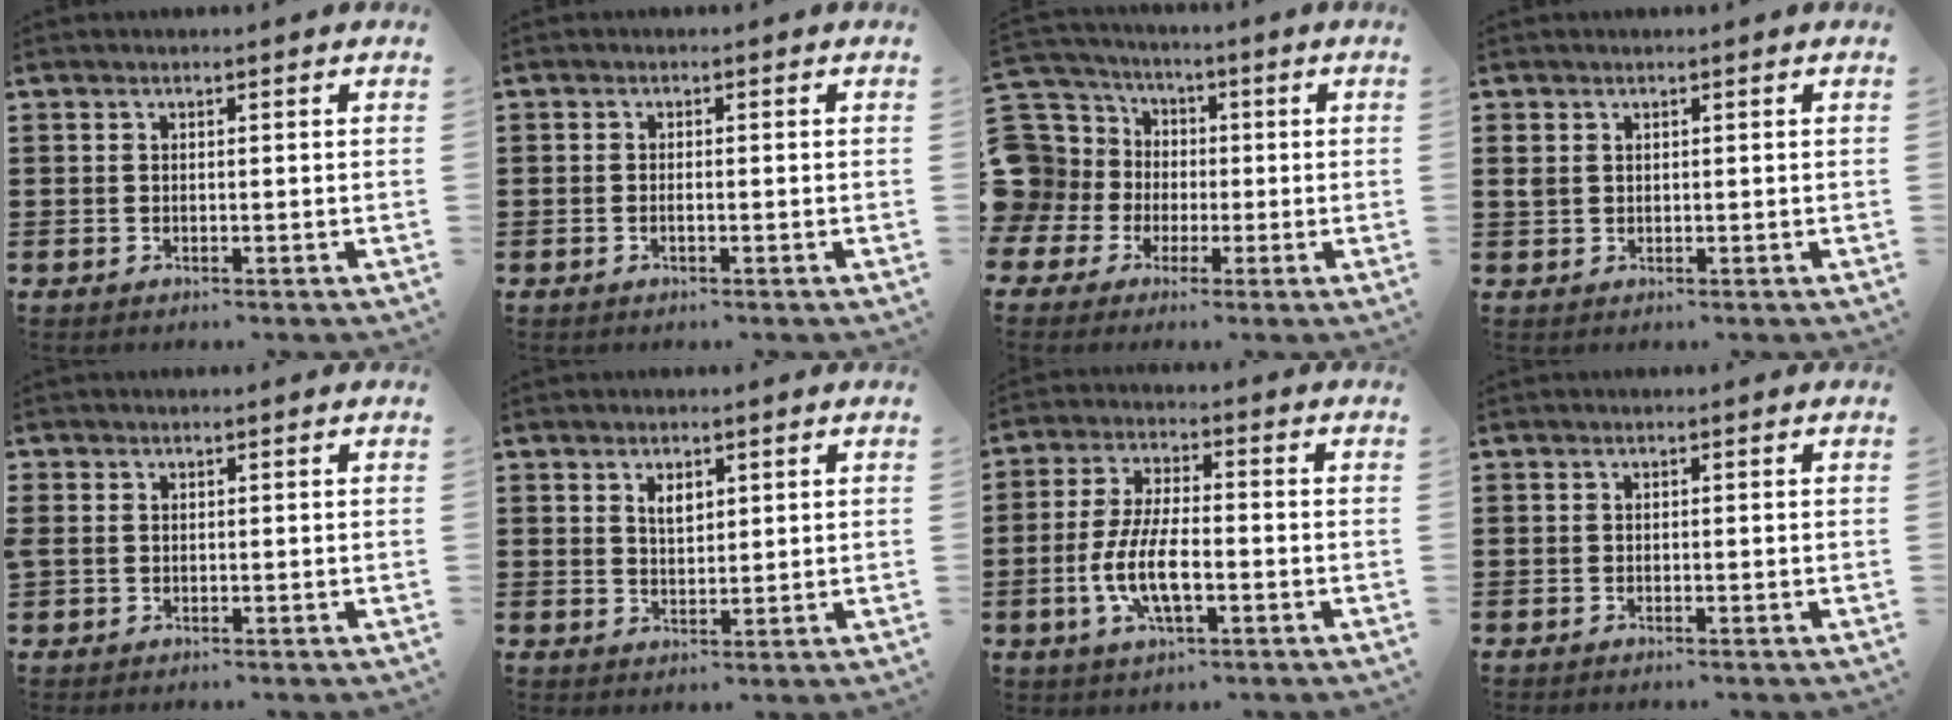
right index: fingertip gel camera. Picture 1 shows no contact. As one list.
[{"total": 0.7, "force": [-0.4, 0.0, 0.6], "torque": [-0.012, -0.007, -0.005]}, {"total": 9.6, "force": [-0.5, 9.5, 1.6], "torque": [-0.097, -0.005, -0.007]}, {"total": 1.3, "force": [0.5, 1.0, 0.6], "torque": [-0.015, 0.005, 0.009]}, {"total": 1.0, "force": [0.0, 0.8, 0.6], "torque": [-0.021, 0.002, -0.002]}, {"total": 2.4, "force": [1.4, 1.3, 1.5], "torque": [-0.026, 0.001, 0.023]}, {"total": 8.7, "force": [-2.5, 3.1, 7.8], "torque": [-0.177, -0.014, -0.052]}, {"total": 0.0}]